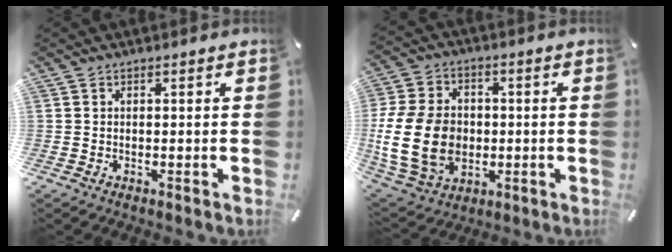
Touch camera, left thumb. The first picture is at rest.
{"total": 18.5, "force": [-1.7, 14.0, 12.0], "torque": [-0.252, 0.005, -0.031]}